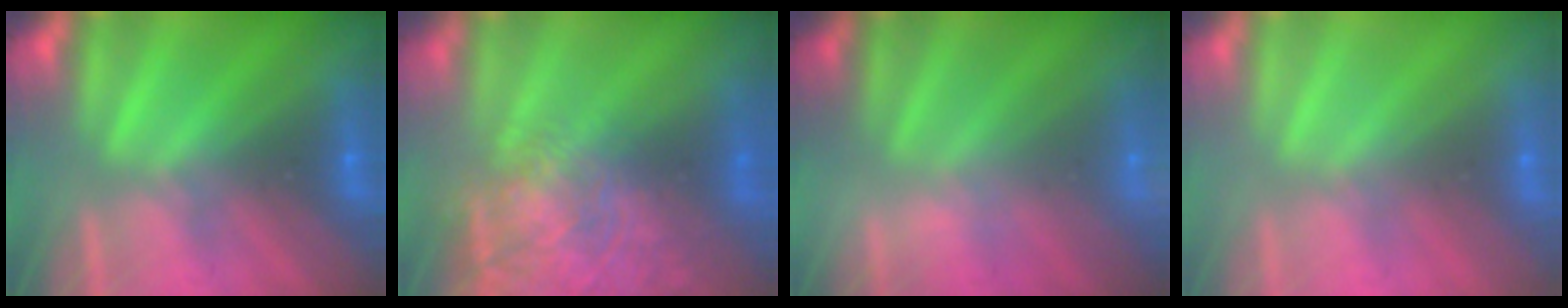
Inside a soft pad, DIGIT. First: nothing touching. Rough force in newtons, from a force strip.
{"total": 7.8}
{"total": 2.1}
{"total": 3.1}